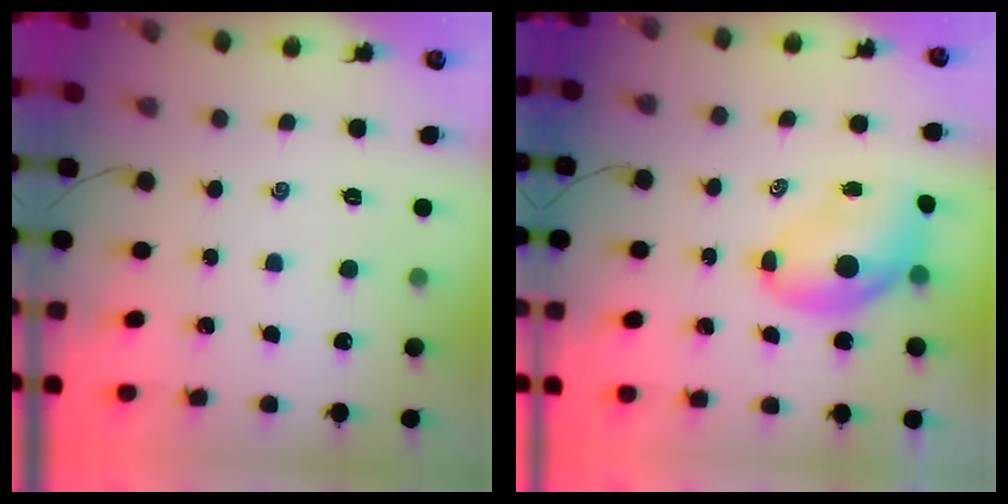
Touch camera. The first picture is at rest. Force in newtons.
{"total": 7.7, "press": 7.3, "slide": 2.2}